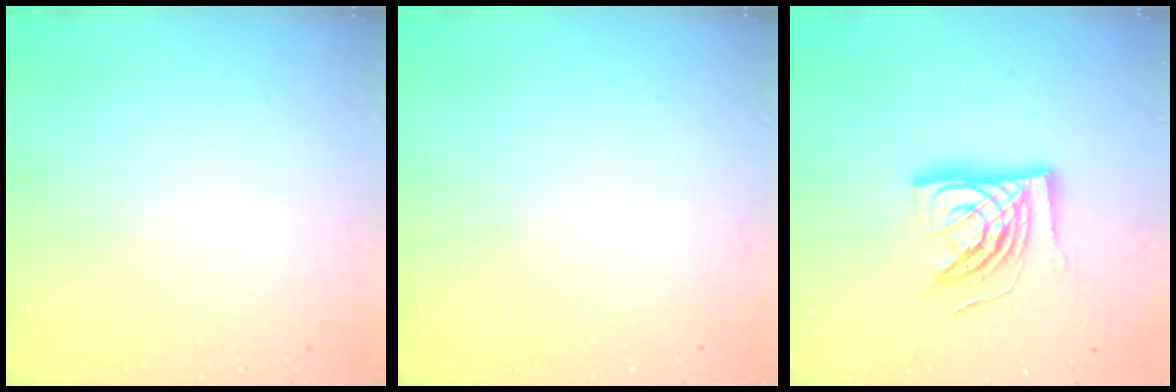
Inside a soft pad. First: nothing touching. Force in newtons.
{"total": 0.0}
{"total": 15.9, "press": 15.8, "slide": 1.9}